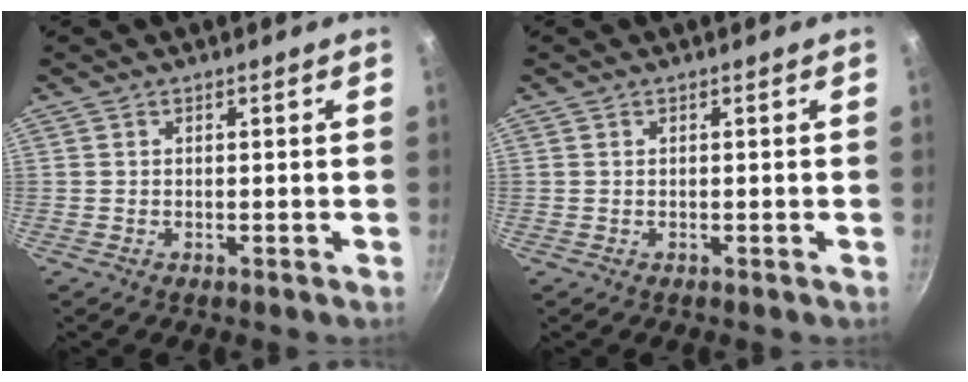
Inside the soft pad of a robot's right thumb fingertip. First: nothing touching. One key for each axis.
{"total": 0.0}